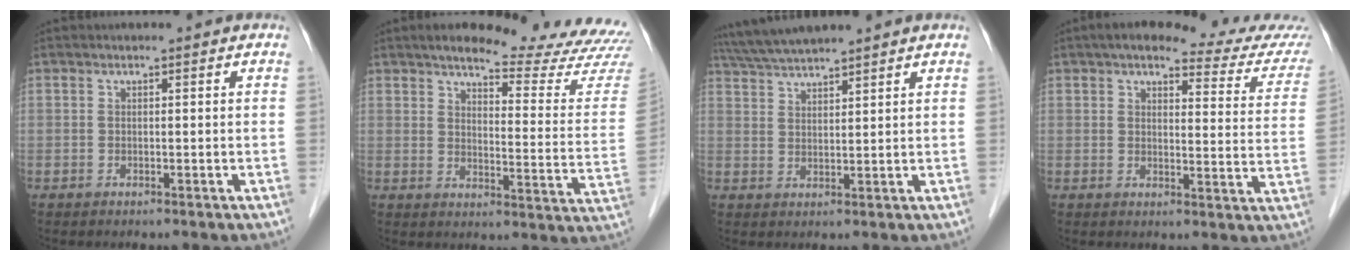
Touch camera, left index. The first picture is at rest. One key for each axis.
{"total": 20.4, "fx": 18.8, "fy": 1.6, "fz": 7.7, "tx": -0.093, "ty": -0.085, "tz": 0.217}
{"total": 7.5, "fx": 6.9, "fy": -0.6, "fz": 3.0, "tx": -0.060, "ty": 0.031, "tz": 0.128}
{"total": 15.8, "fx": 14.1, "fy": 2.1, "fz": 6.7, "tx": -0.071, "ty": -0.016, "tz": 0.152}